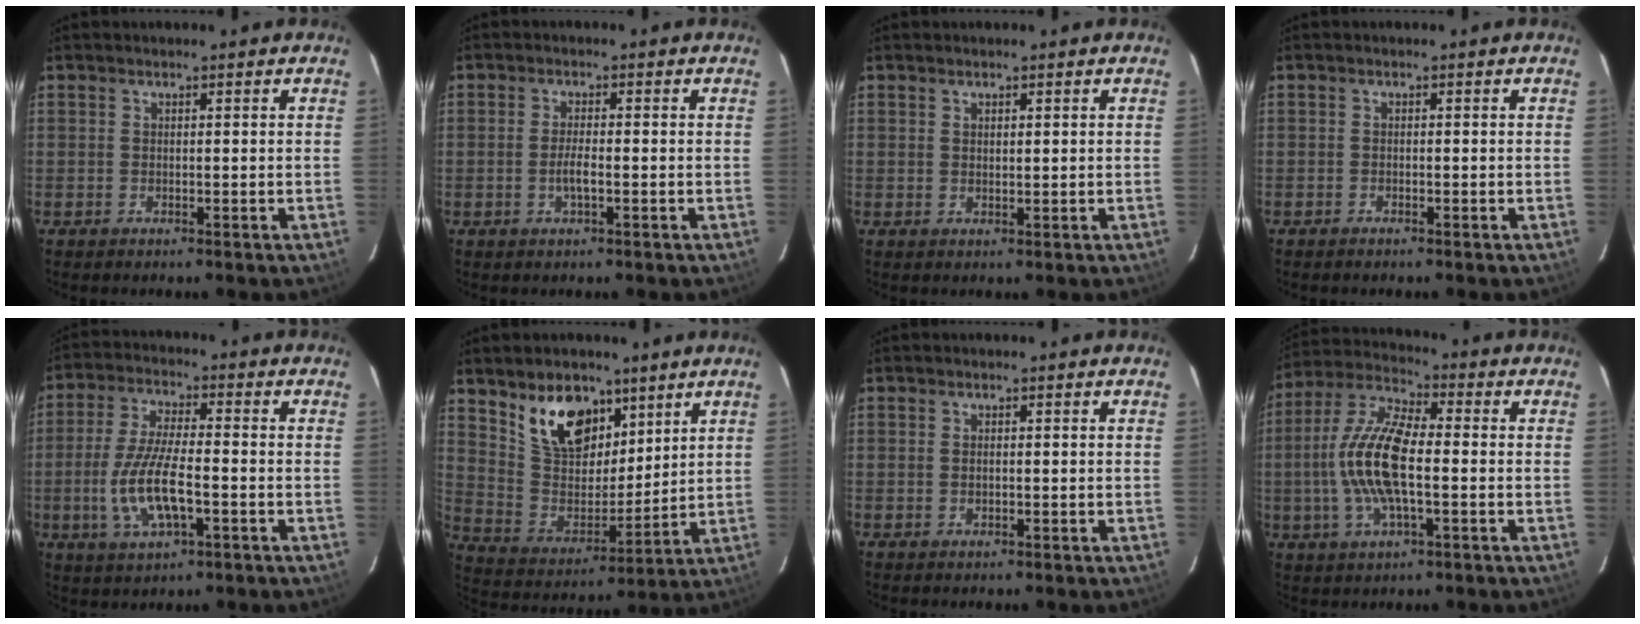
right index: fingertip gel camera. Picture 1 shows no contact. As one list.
[{"total": 2.4, "force": [-0.9, 0.4, 2.2], "torque": [-0.043, -0.003, -0.016]}, {"total": 0.9, "force": [0.7, 0.4, 0.4], "torque": [-0.004, 0.001, 0.013]}, {"total": 0.8, "force": [-0.8, 0.3, 0.1], "torque": [-0.008, 0.002, -0.015]}, {"total": 11.3, "force": [-3.1, 3.7, 10.2], "torque": [-0.211, -0.007, -0.057]}, {"total": 14.5, "force": [8.7, 8.4, 8.0], "torque": [-0.156, 0.008, 0.175]}, {"total": 0.5, "force": [-0.1, 0.4, 0.3], "torque": [-0.005, 0.000, -0.002]}, {"total": 13.9, "force": [-1.7, 4.9, 12.9], "torque": [-0.267, 0.007, -0.040]}]